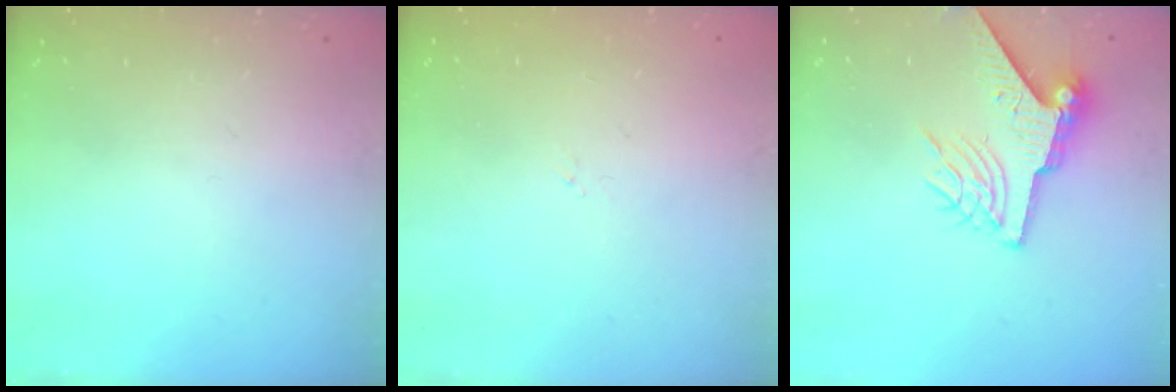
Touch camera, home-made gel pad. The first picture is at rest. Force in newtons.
{"total": 0.0}
{"total": 9.2, "press": 9.1, "slide": 1.1}